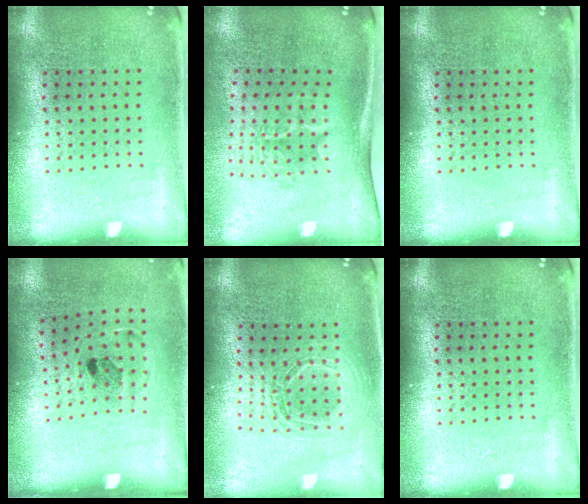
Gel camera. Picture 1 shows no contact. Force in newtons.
{"total": 1.8, "press": 1.2, "slide": 1.4}
{"total": 0.0}
{"total": 1.2, "press": 0.7, "slide": 0.9}
{"total": 1.7, "press": 1.5, "slide": 0.9}
{"total": 0.0}